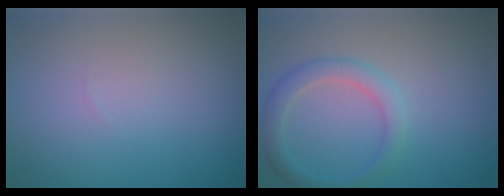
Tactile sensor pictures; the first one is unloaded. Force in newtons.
{"total": 2.6, "press": 2.6, "slide": 0.2}